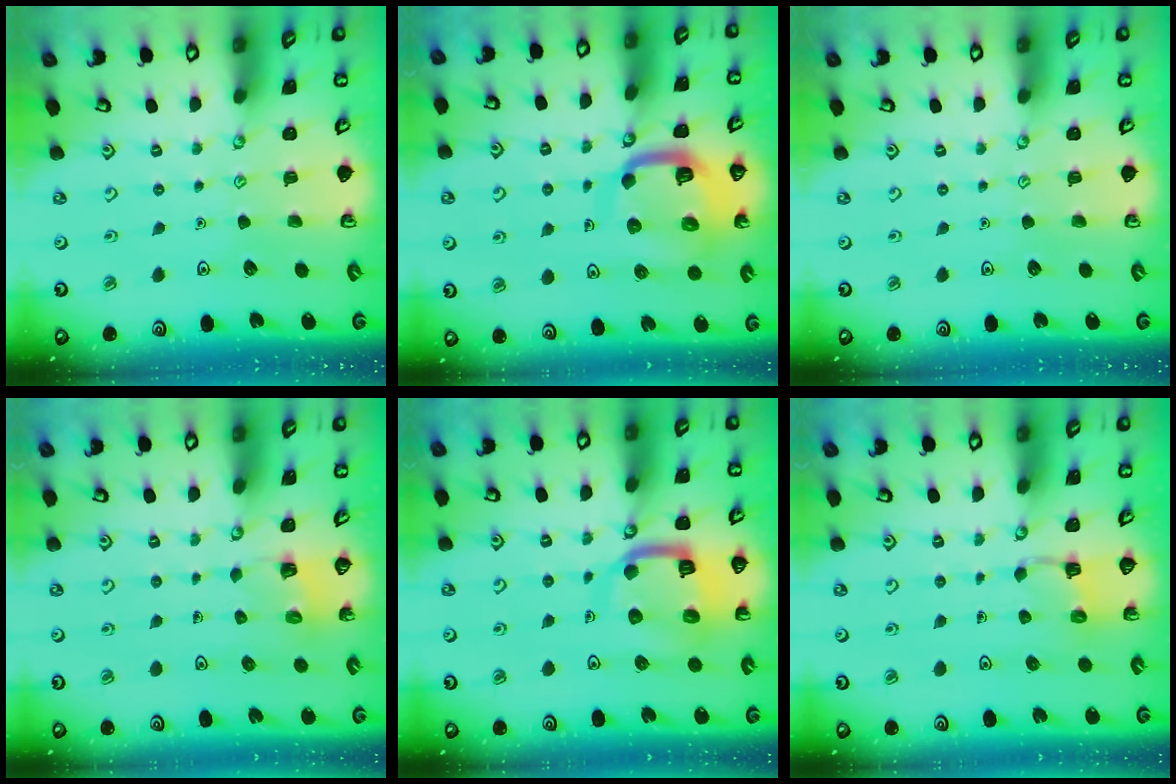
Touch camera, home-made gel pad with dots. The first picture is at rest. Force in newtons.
{"total": 12.4, "press": 12.4, "slide": 1.2}
{"total": 0.0}
{"total": 2.6, "press": 2.6, "slide": 0.3}
{"total": 13.1, "press": 13.0, "slide": 1.6}
{"total": 3.0, "press": 3.0, "slide": 0.6}